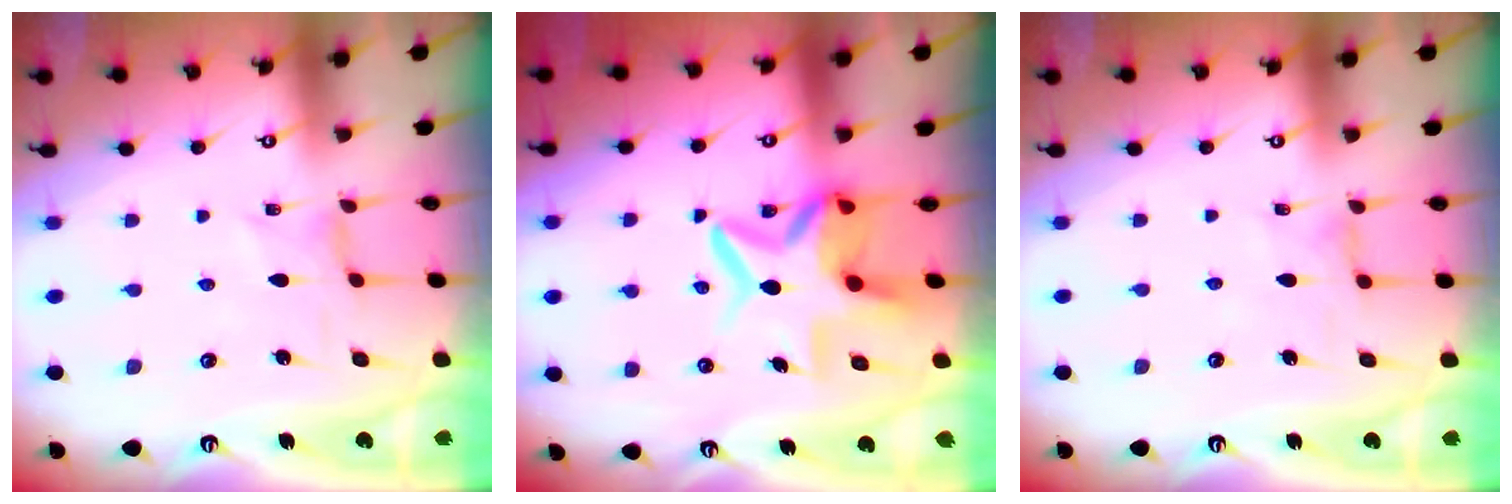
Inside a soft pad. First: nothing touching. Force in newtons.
{"total": 10.1, "press": 10.0, "slide": 1.2}
{"total": 1.7, "press": 1.7, "slide": 0.3}